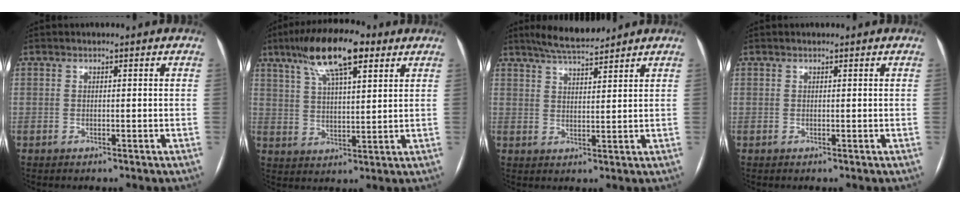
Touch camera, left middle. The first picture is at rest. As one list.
[{"total": 12.8, "force": [7.6, 3.2, 9.7], "torque": [-0.176, 0.024, 0.133]}, {"total": 6.8, "force": [6.1, 0.4, 2.9], "torque": [-0.054, 0.011, 0.109]}, {"total": 0.6, "force": [0.5, 0.1, 0.3], "torque": [-0.010, 0.008, 0.009]}]